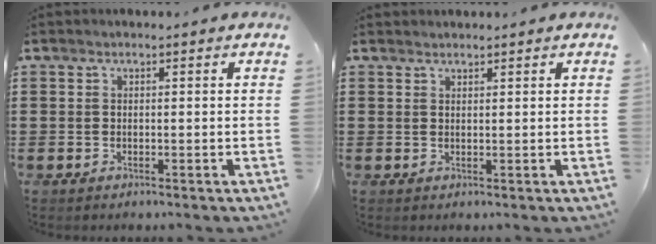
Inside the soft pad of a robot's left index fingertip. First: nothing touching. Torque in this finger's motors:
{"motor_torque": [0.39, 0.44, -0.01, 0.00]}